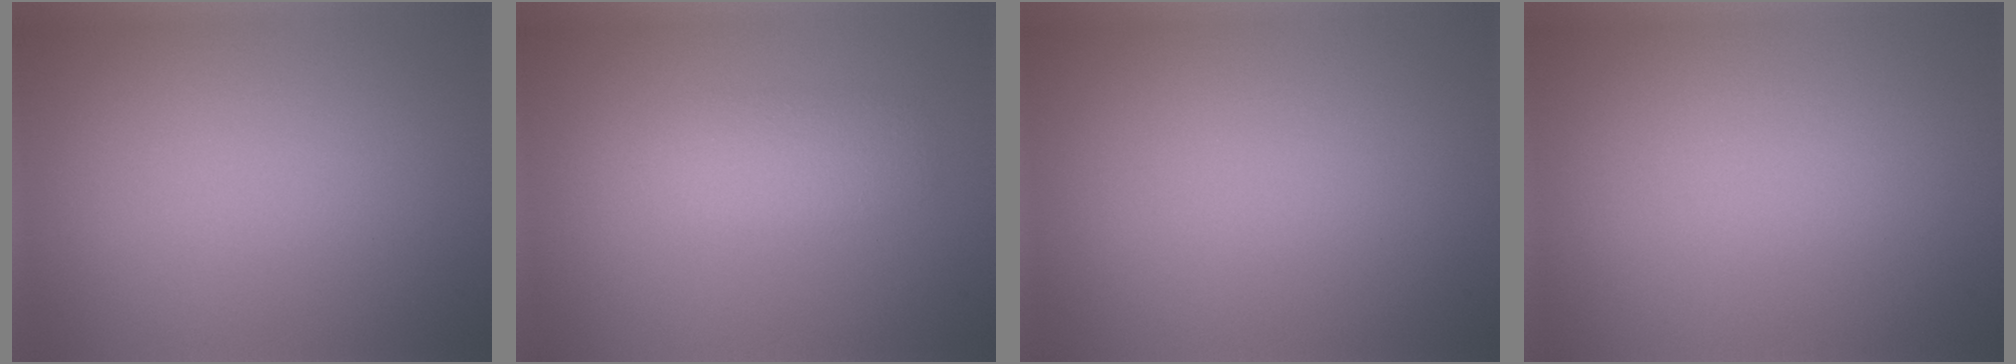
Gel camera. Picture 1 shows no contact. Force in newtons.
{"total": 2.7, "press": 2.7, "slide": 0.1}
{"total": 0.0}
{"total": 0.0}